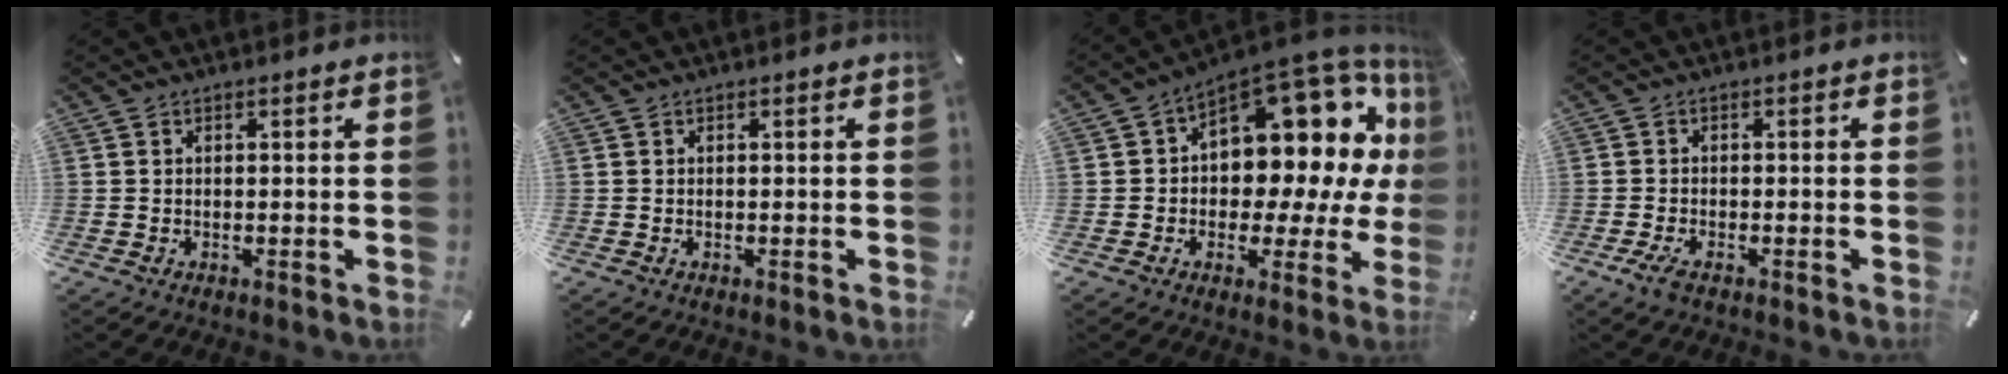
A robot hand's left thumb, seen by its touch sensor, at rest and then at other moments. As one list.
[{"total": 0.0}, {"total": 15.2, "force": [7.4, 9.1, 9.6], "torque": [-0.111, -0.090, 0.122]}, {"total": 2.8, "force": [-1.6, 0.9, 2.1], "torque": [-0.046, 0.001, -0.032]}]